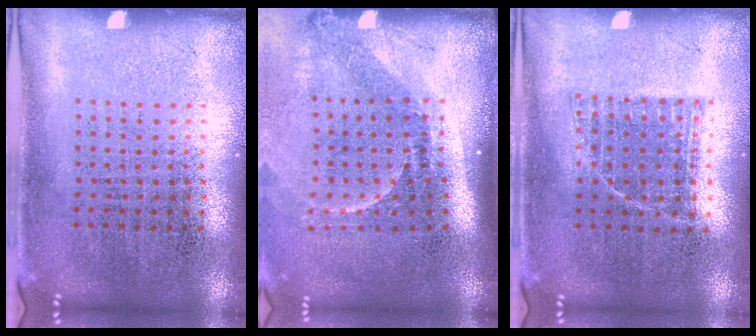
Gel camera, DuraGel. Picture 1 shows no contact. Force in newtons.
{"total": 2.3, "press": 1.5, "slide": 1.7}
{"total": 0.8, "press": 0.7, "slide": 0.3}